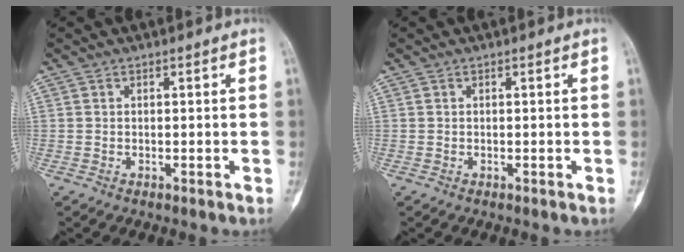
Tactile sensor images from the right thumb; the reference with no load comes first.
{"total": 0.0}